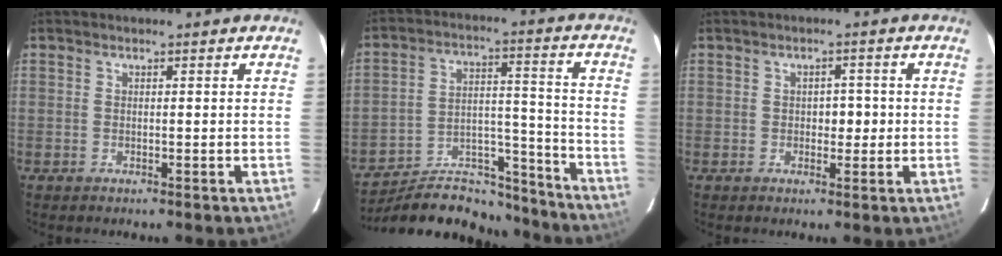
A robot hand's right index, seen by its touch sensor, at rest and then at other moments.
{"total": 16.7, "force": [-15.8, 4.0, 3.7], "torque": [-0.062, 0.038, -0.248]}
{"total": 2.5, "force": [-0.2, 1.6, 2.0], "torque": [-0.022, 0.004, -0.001]}